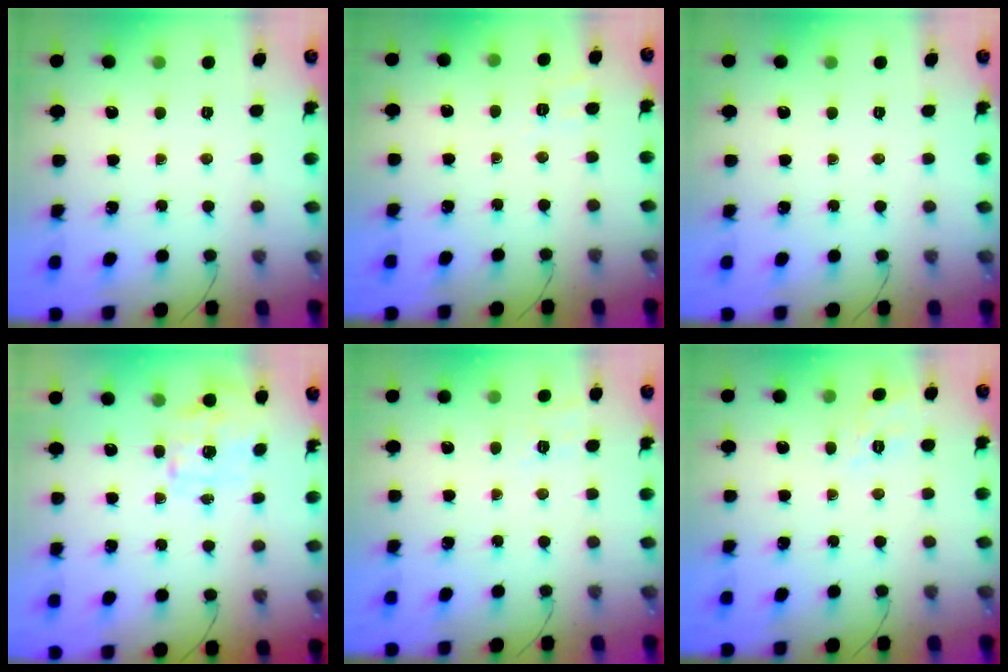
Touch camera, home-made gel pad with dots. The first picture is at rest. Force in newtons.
{"total": 2.9, "press": 2.2, "slide": 1.9}
{"total": 0.0}
{"total": 1.4, "press": 1.2, "slide": 0.7}
{"total": 6.2, "press": 5.9, "slide": 1.9}
{"total": 3.9, "press": 3.6, "slide": 1.4}